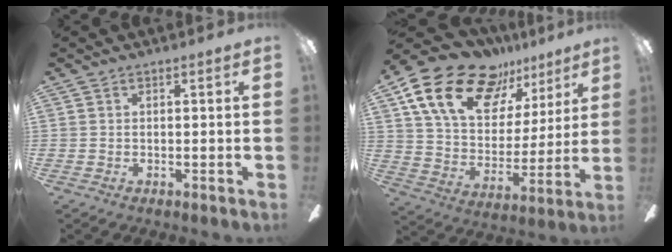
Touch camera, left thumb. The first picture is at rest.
{"total": 22.0, "force": [14.2, 12.3, 11.4], "torque": [-0.201, -0.076, 0.258]}